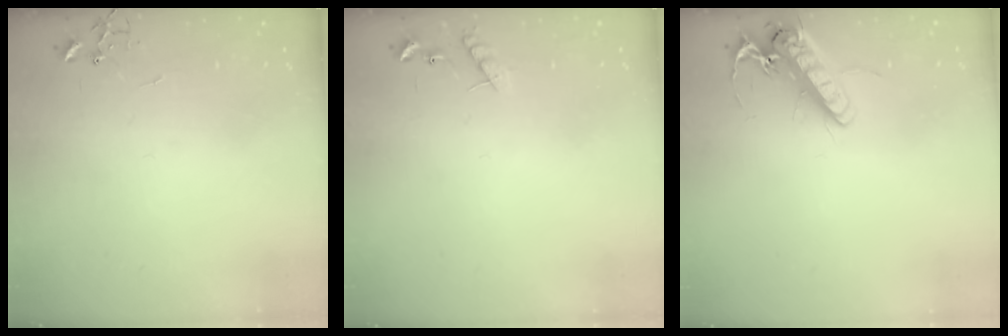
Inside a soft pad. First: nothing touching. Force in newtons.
{"total": 6.7, "press": 6.7, "slide": 0.4}
{"total": 14.6, "press": 14.4, "slide": 2.6}